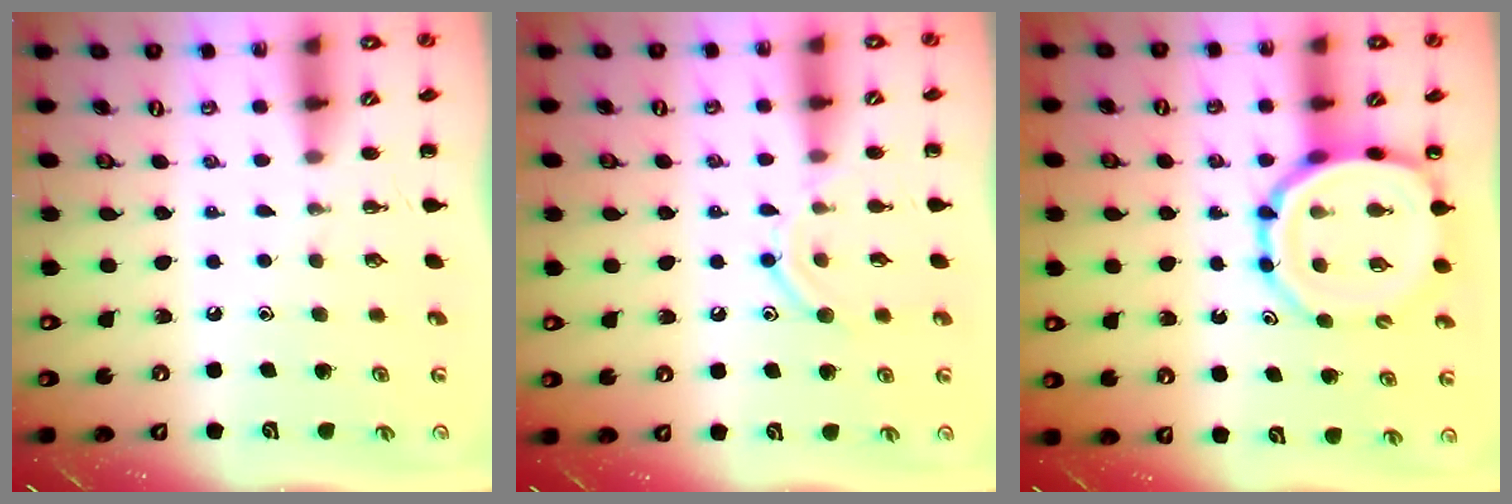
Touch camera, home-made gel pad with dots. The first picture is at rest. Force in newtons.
{"total": 9.4, "press": 9.4, "slide": 1.2}
{"total": 12.3, "press": 11.9, "slide": 3.2}